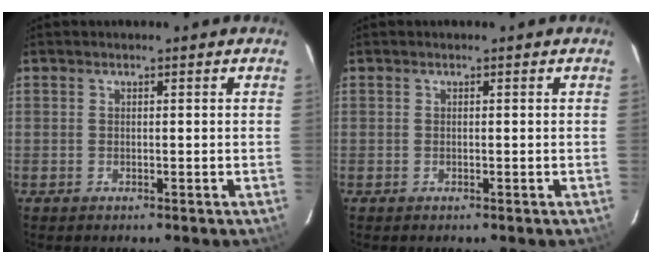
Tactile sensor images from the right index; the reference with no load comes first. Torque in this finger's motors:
{"motor_torque": [0.00, 0.01, 0.00, 0.00]}